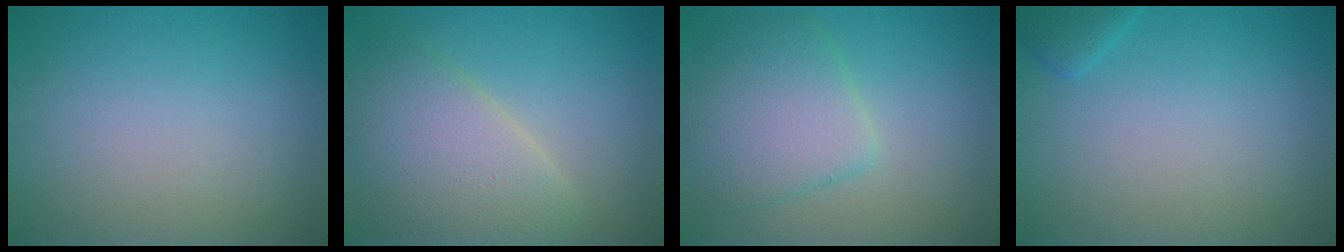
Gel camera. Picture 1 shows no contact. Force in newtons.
{"total": 6.3, "press": 6.3, "slide": 0.3}
{"total": 5.2, "press": 5.2, "slide": 0.2}
{"total": 1.3, "press": 1.3, "slide": 0.1}